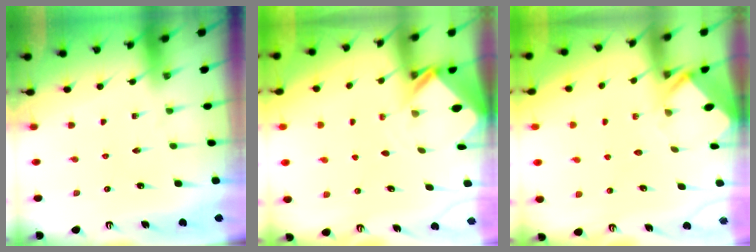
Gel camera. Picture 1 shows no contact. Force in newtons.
{"total": 2.7, "press": 2.7, "slide": 0.2}
{"total": 4.0, "press": 3.9, "slide": 0.3}